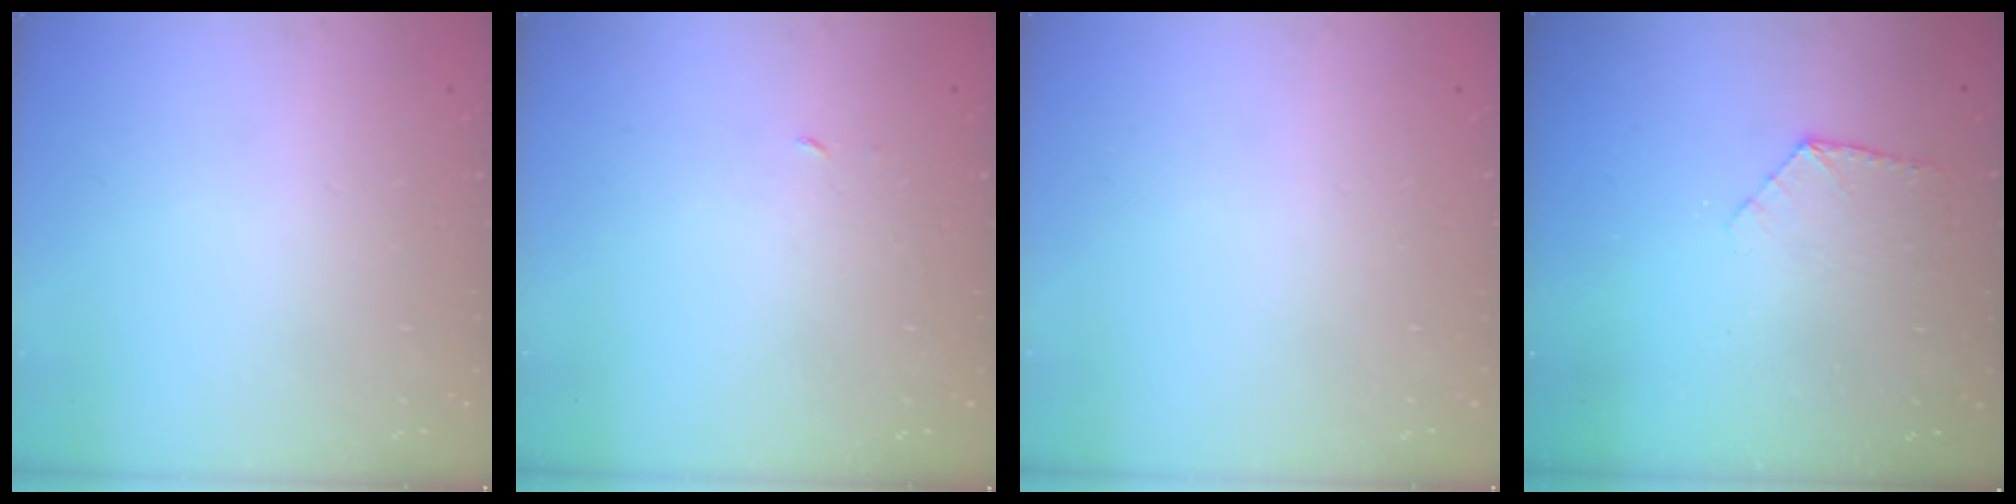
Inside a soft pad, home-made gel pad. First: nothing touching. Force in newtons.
{"total": 1.8, "press": 1.8, "slide": 0.1}
{"total": 0.0}
{"total": 7.8, "press": 7.8, "slide": 0.5}